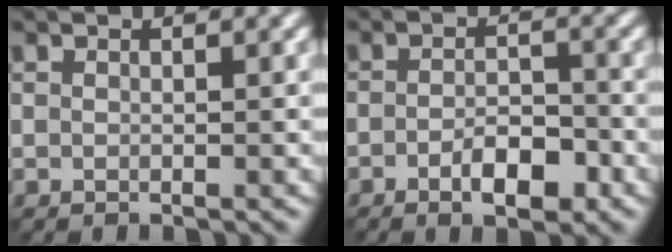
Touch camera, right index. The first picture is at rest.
{"total": 3.8, "force": [-1.7, 1.4, 3.1], "torque": [-0.051, -0.001, -0.028]}